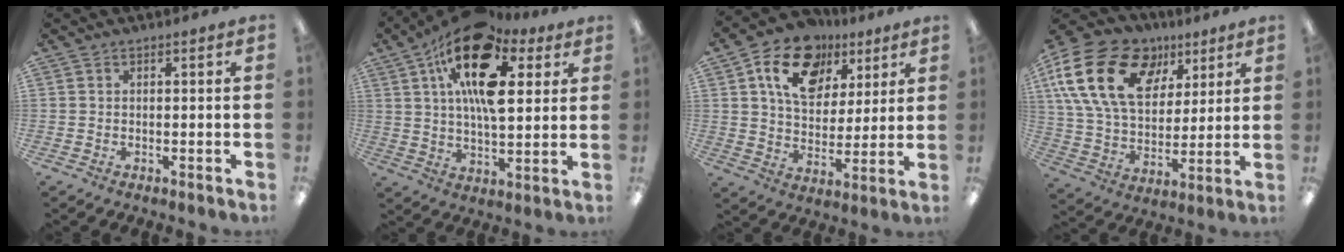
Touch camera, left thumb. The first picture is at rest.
{"total": 20.4, "force": [9.4, 10.4, 14.9], "torque": [-0.255, -0.033, 0.155]}
{"total": 16.0, "force": [8.2, 11.2, 7.9], "torque": [-0.132, -0.025, 0.153]}
{"total": 22.4, "force": [9.5, 15.1, 13.7], "torque": [-0.266, -0.023, 0.172]}